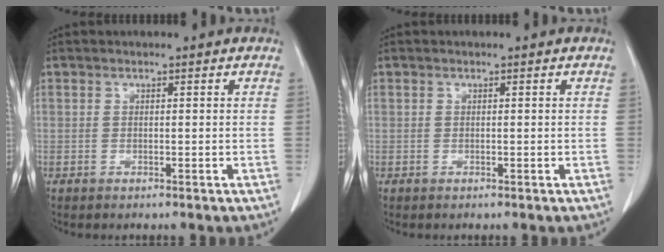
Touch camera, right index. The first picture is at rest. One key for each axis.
{"total": 0.0}